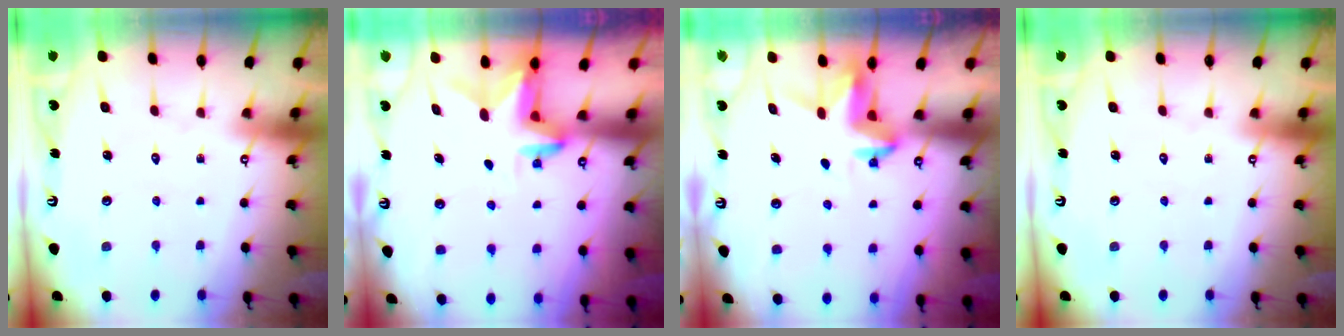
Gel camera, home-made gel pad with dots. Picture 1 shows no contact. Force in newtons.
{"total": 3.0, "press": 3.0, "slide": 0.3}
{"total": 3.7, "press": 3.7, "slide": 0.4}
{"total": 0.0}